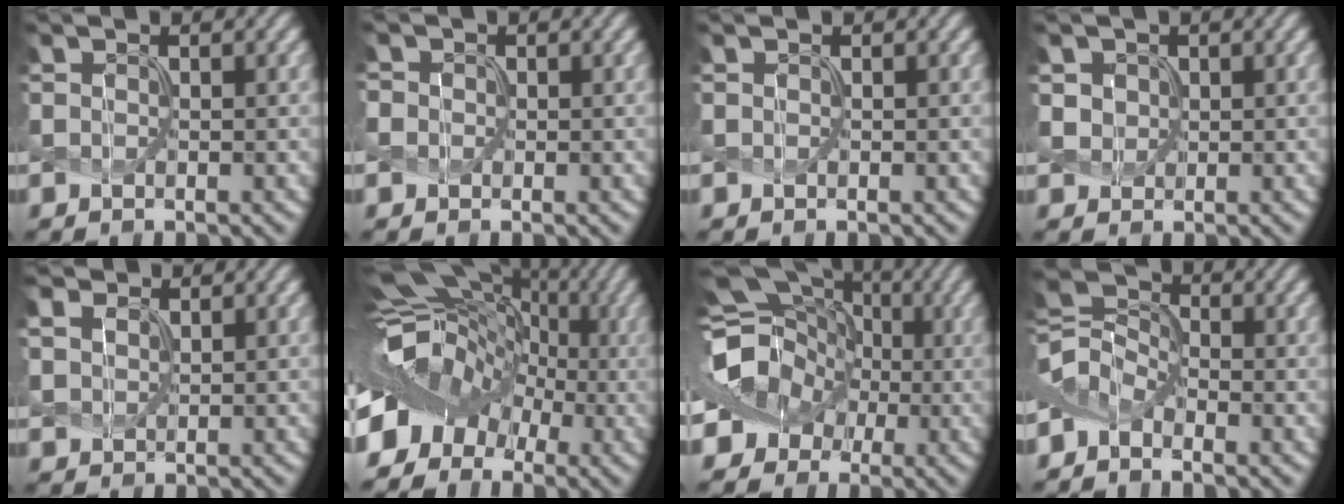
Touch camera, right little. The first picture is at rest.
{"total": 1.7, "force": [0.2, 1.6, 0.5], "torque": [-0.011, 0.006, -0.005]}
{"total": 0.0}
{"total": 1.6, "force": [0.6, 1.4, 0.5], "torque": [-0.016, -0.002, 0.020]}
{"total": 2.5, "force": [1.8, 1.4, 1.1], "torque": [-0.038, 0.007, 0.036]}
{"total": 8.5, "force": [-2.7, 6.9, 4.1], "torque": [-0.075, 0.018, -0.068]}
{"total": 12.7, "force": [-1.6, 11.7, 4.7], "torque": [-0.121, 0.030, -0.058]}
{"total": 4.0, "force": [-1.7, 2.7, 2.3], "torque": [-0.053, 0.014, -0.047]}